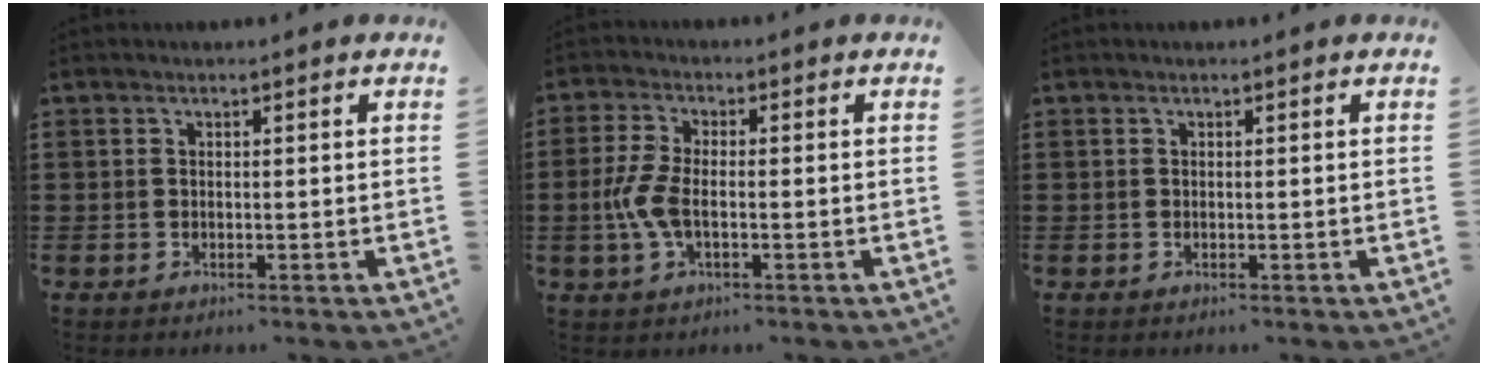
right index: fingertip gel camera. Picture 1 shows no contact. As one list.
[{"total": 5.4, "force": [-0.9, 2.5, 4.7], "torque": [-0.125, -0.009, -0.026]}, {"total": 0.0}]